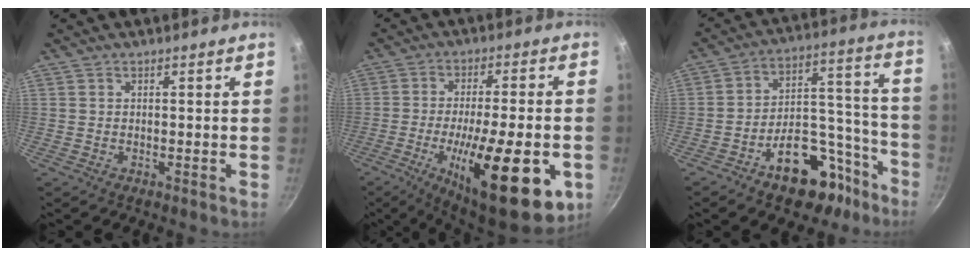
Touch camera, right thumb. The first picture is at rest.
{"total": 23.4, "force": [-7.5, 7.5, 20.9], "torque": [-0.298, -0.013, -0.096]}
{"total": 16.5, "force": [-10.0, 8.5, 9.9], "torque": [-0.103, 0.100, -0.153]}